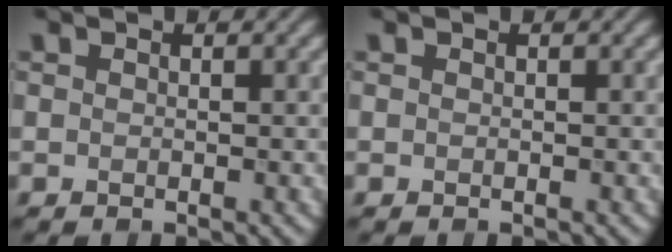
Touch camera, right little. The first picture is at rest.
{"total": 0.0}